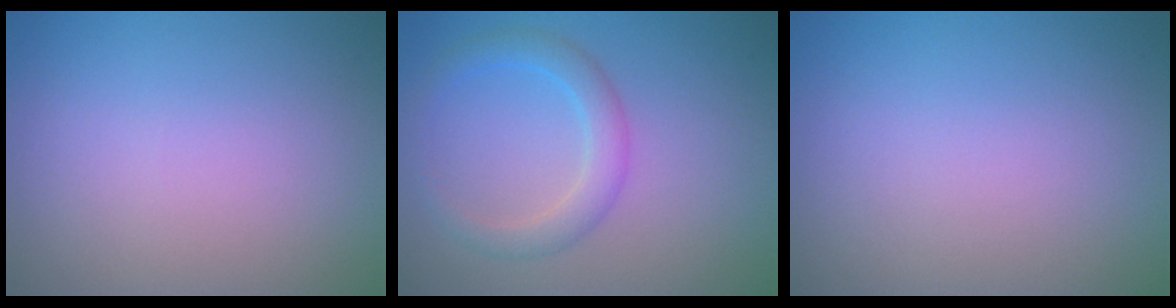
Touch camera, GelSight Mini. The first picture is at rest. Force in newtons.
{"total": 2.7, "press": 2.7, "slide": 0.1}
{"total": 0.0}